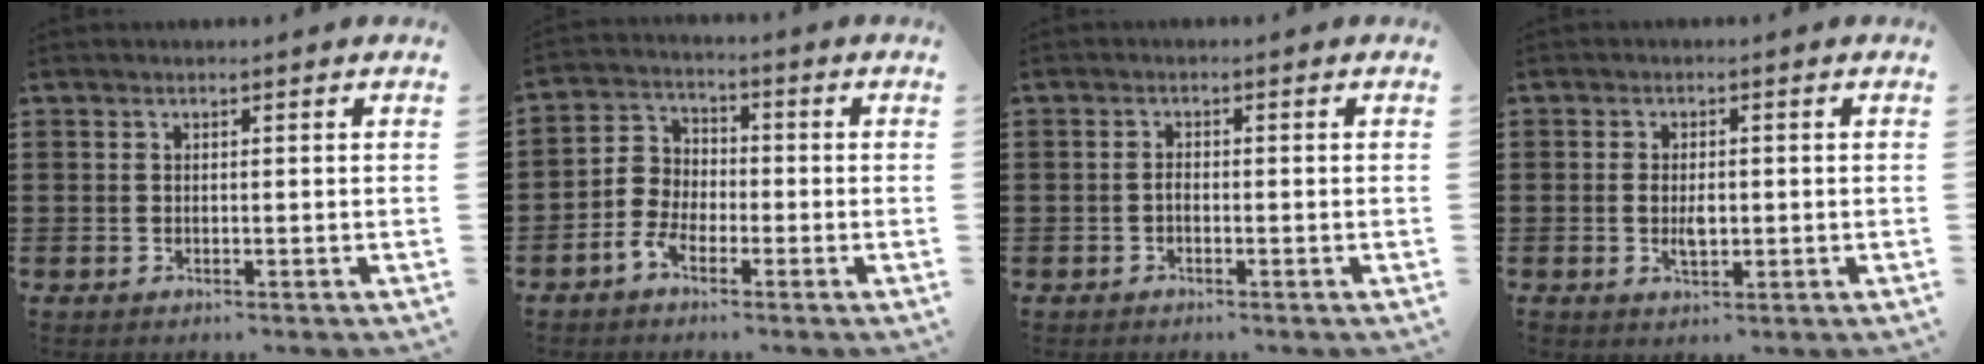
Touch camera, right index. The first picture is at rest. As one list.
[{"total": 4.6, "force": [-2.4, 3.5, 1.9], "torque": [-0.063, 0.009, -0.053]}, {"total": 1.0, "force": [-0.5, 0.4, 0.7], "torque": [-0.016, -0.002, -0.010]}, {"total": 2.8, "force": [-0.2, 1.4, 2.4], "torque": [-0.047, 0.002, -0.004]}]